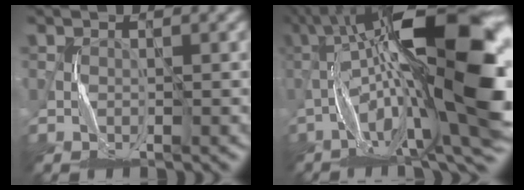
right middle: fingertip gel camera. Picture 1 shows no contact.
{"total": 19.5, "force": [-1.6, 6.0, 18.4], "torque": [-0.317, 0.032, -0.033]}